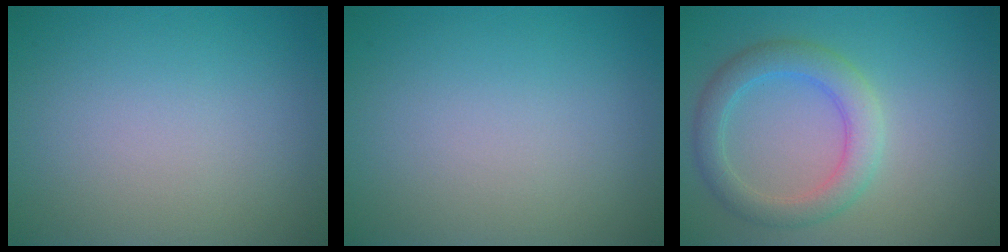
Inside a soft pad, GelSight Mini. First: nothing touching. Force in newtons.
{"total": 0.0}
{"total": 3.7, "press": 3.7, "slide": 0.2}